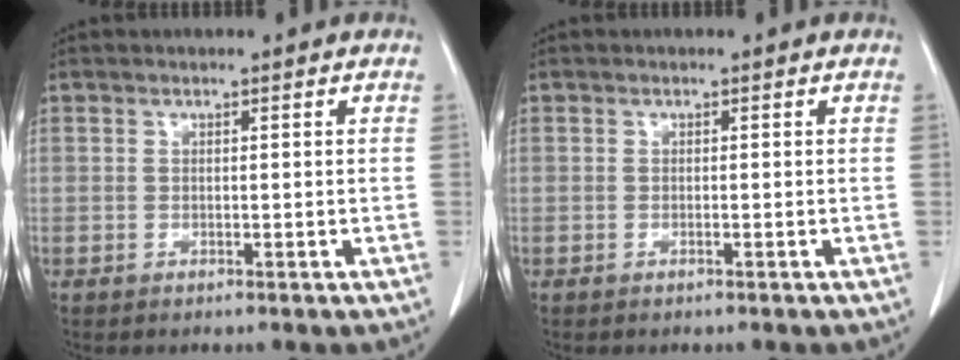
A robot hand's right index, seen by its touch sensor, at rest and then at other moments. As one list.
[{"total": 0.0}]